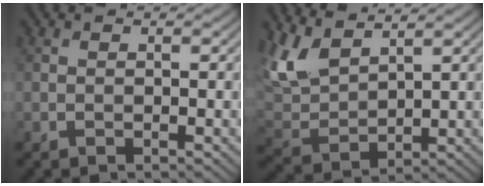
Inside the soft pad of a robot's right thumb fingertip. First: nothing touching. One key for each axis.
{"total": 7.7, "fx": 5.1, "fy": 3.1, "fz": 4.8, "tx": -0.132, "ty": 0.009, "tz": 0.108}